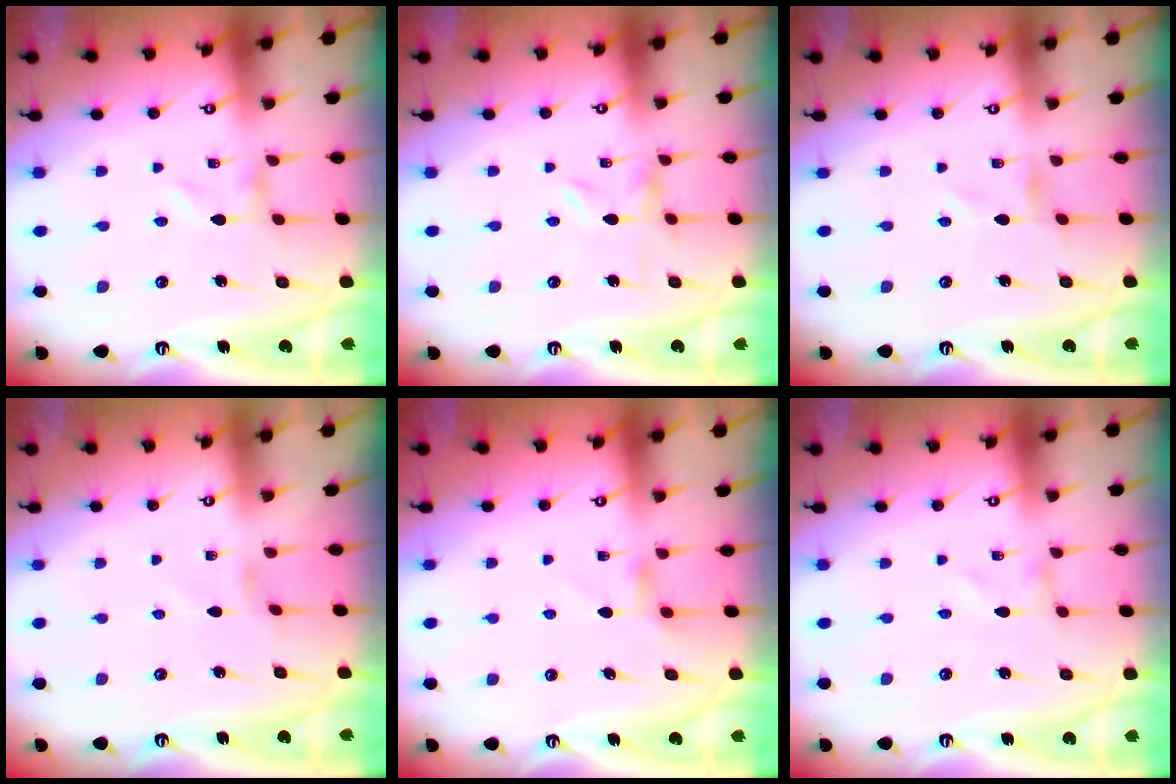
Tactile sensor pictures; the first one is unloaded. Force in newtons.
{"total": 0.0}
{"total": 0.6, "press": 0.6, "slide": 0.1}
{"total": 0.5, "press": 0.4, "slide": 0.3}
{"total": 3.7, "press": 3.6, "slide": 0.6}
{"total": 1.0, "press": 1.0, "slide": 0.1}